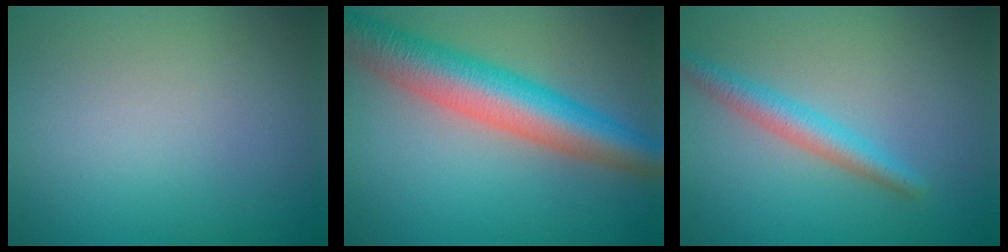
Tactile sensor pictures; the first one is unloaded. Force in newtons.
{"total": 8.1, "press": 8.1, "slide": 0.4}
{"total": 2.7, "press": 2.7, "slide": 0.1}